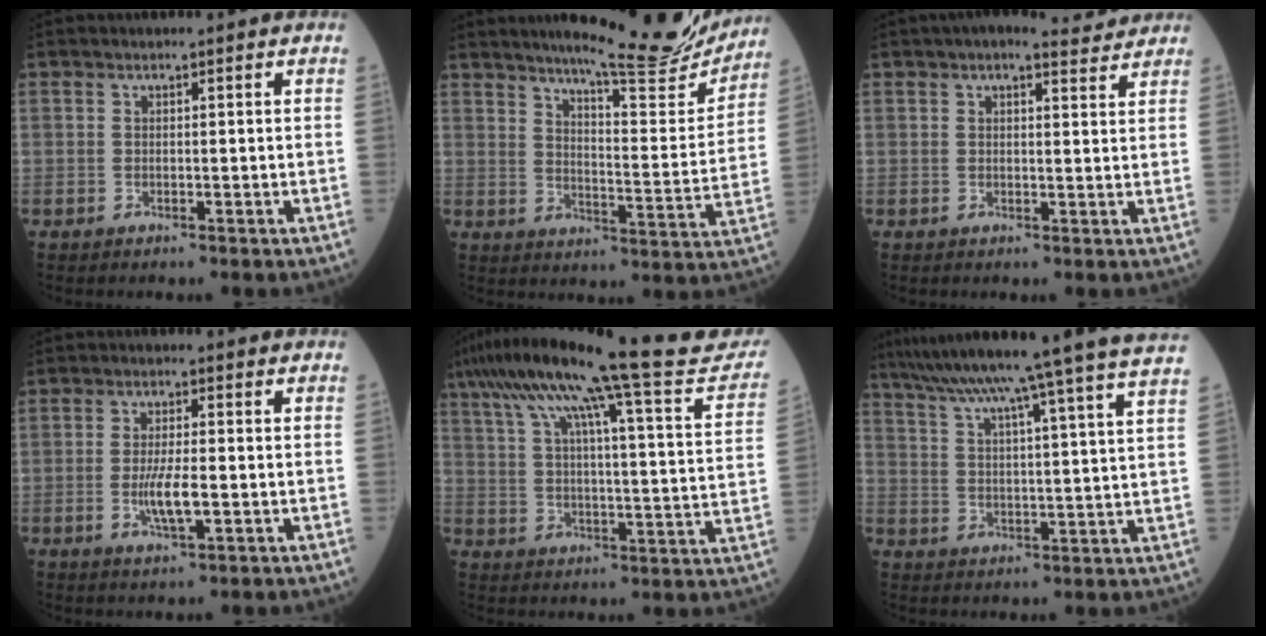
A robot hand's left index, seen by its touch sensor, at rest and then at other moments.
{"total": 17.8, "force": [16.1, 1.5, 7.5], "torque": [-0.103, -0.050, 0.203]}
{"total": 5.8, "force": [5.1, 1.4, 2.4], "torque": [-0.034, 0.021, 0.057]}
{"total": 4.6, "force": [-1.1, 0.8, 4.4], "torque": [-0.091, -0.008, -0.020]}
{"total": 28.3, "force": [24.0, 1.3, 14.9], "torque": [-0.245, -0.021, 0.319]}
{"total": 24.8, "force": [21.3, -2.6, 12.4], "torque": [-0.213, -0.041, 0.284]}